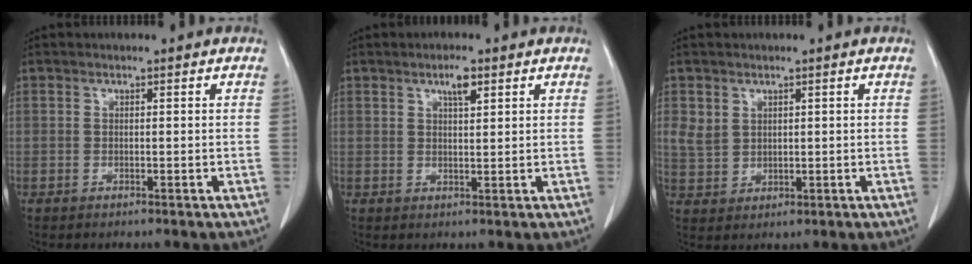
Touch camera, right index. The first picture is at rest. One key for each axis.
{"total": 2.8, "fx": 1.6, "fy": 0.6, "fz": 2.2, "tx": -0.040, "ty": 0.001, "tz": 0.027}
{"total": 3.8, "fx": 1.7, "fy": 3.1, "fz": 1.3, "tx": -0.026, "ty": -0.001, "tz": 0.044}